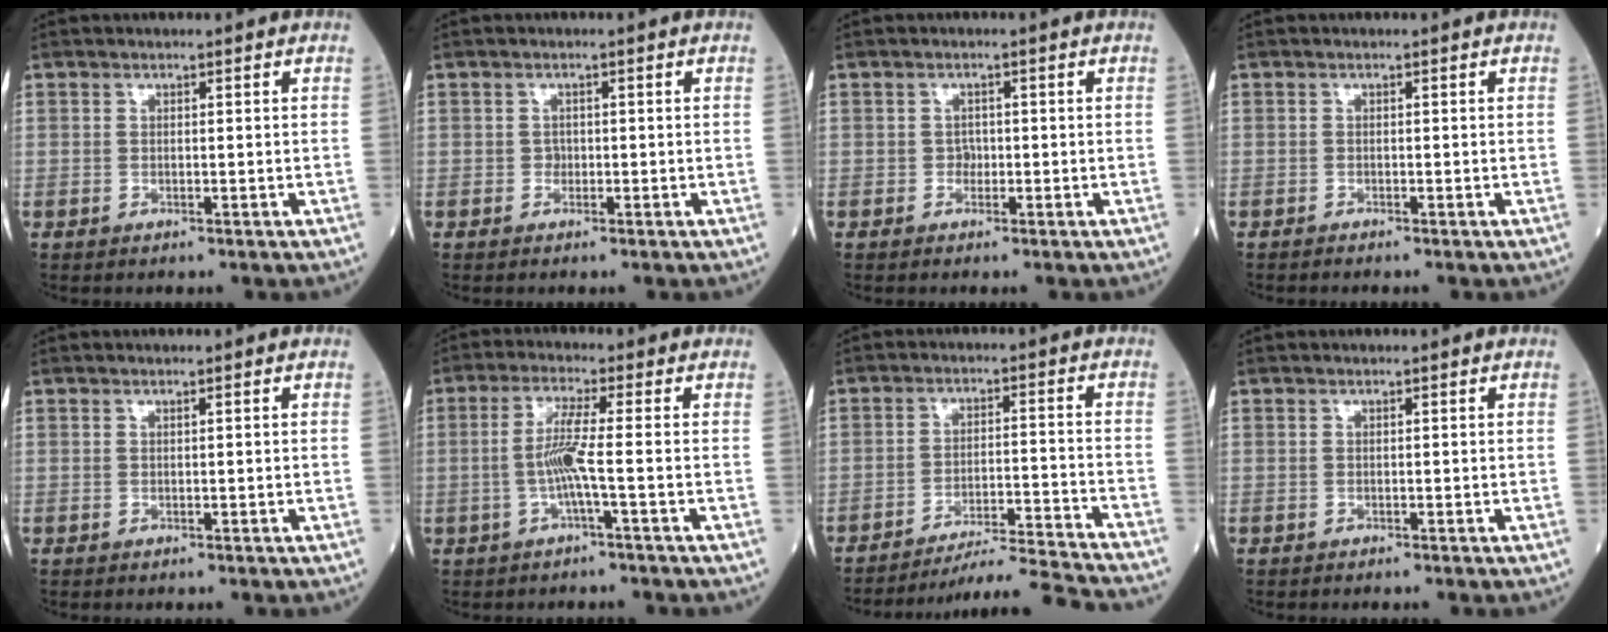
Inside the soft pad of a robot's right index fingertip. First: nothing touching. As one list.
[{"total": 0.8, "force": [-0.2, 0.8, 0.3], "torque": [-0.001, 0.003, -0.004]}, {"total": 1.1, "force": [-0.3, 0.9, 0.6], "torque": [-0.005, 0.004, -0.006]}, {"total": 0.5, "force": [-0.5, -0.1, 0.0], "torque": [-0.002, -0.001, -0.013]}, {"total": 0.0}, {"total": 5.1, "force": [-0.9, -0.6, 5.0], "torque": [-0.106, 0.003, -0.021]}, {"total": 13.6, "force": [-13.0, -2.9, 2.6], "torque": [-0.021, -0.011, -0.199]}, {"total": 0.0}]